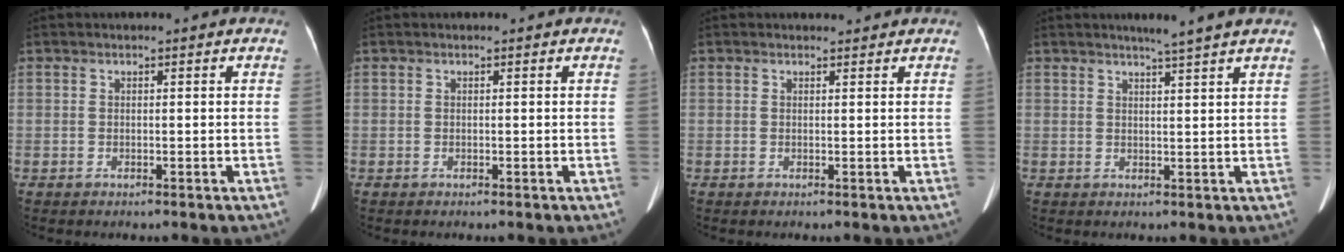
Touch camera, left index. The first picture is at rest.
{"total": 0.0}
{"total": 1.5, "force": [1.5, 0.4, 0.1], "torque": [-0.009, 0.006, 0.021]}
{"total": 3.7, "force": [3.0, -1.1, 1.8], "torque": [-0.026, -0.003, 0.043]}